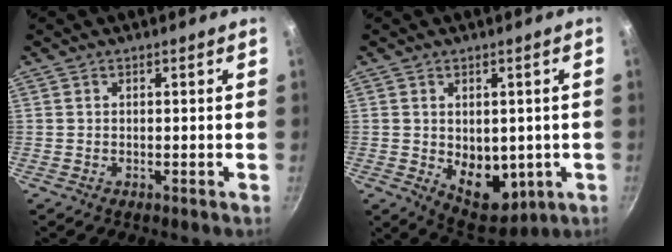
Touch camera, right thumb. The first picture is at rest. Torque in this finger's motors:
{"motor_torque": [-0.75, 0.98, -0.05, 0.03, 0.08]}